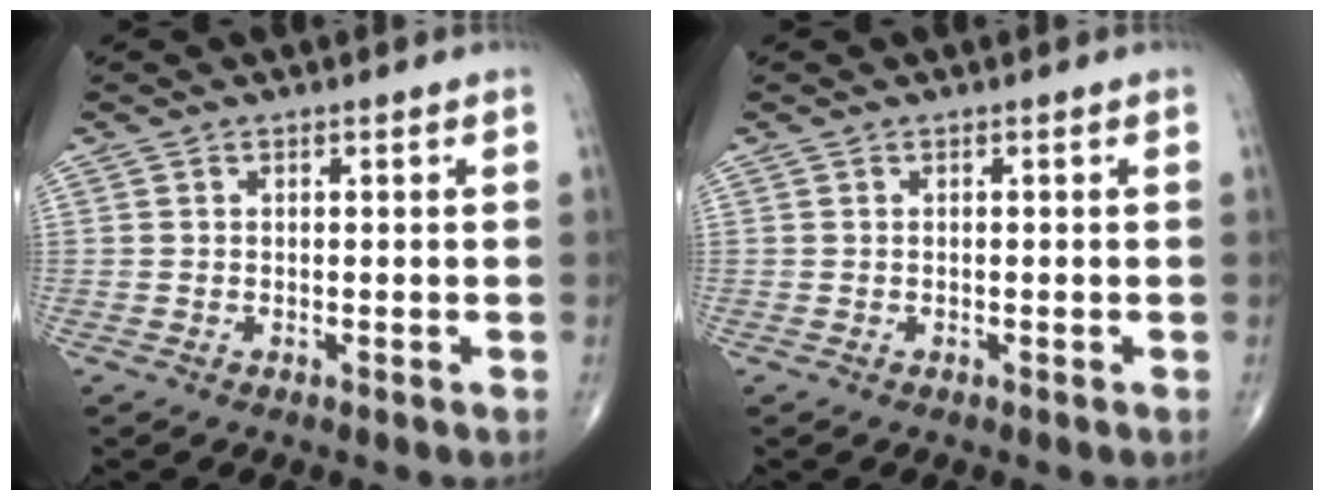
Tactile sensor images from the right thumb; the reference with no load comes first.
{"total": 0.0}